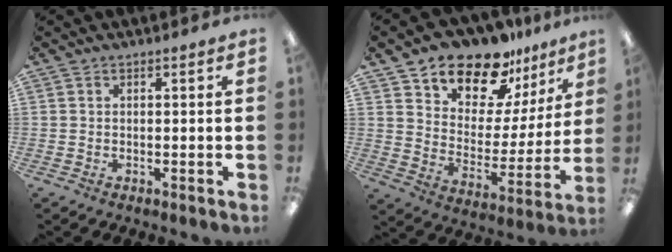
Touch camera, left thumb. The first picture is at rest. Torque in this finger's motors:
{"motor_torque": [0.42, 0.50, 1.29, -1.47, 0.06]}